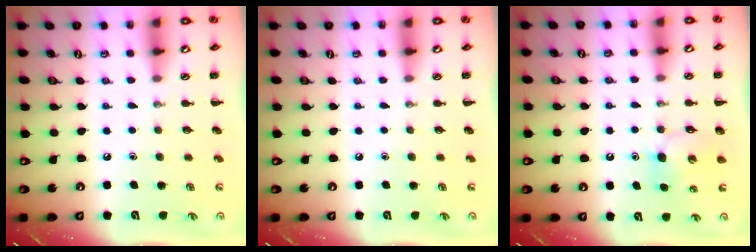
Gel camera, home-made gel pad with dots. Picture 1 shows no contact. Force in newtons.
{"total": 0.0}
{"total": 5.9, "press": 5.7, "slide": 1.3}